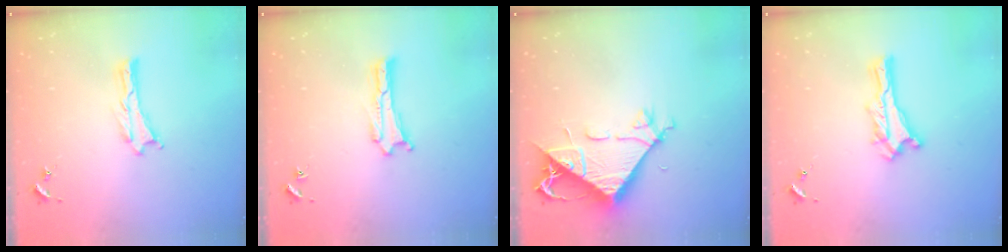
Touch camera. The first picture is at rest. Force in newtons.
{"total": 0.0}
{"total": 9.3, "press": 9.2, "slide": 0.9}
{"total": 0.0}